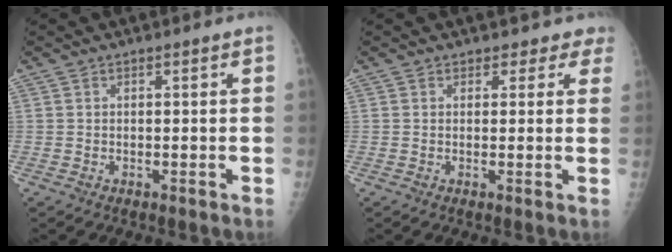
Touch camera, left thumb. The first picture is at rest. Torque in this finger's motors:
{"motor_torque": [-0.02, 0.10, -0.12, 0.03, 0.00]}